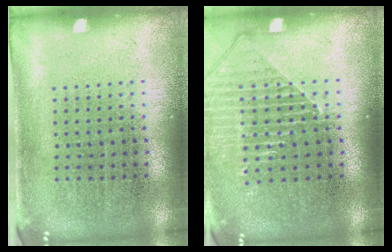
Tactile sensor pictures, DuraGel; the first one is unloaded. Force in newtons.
{"total": 1.3, "press": 1.3, "slide": 0.1}